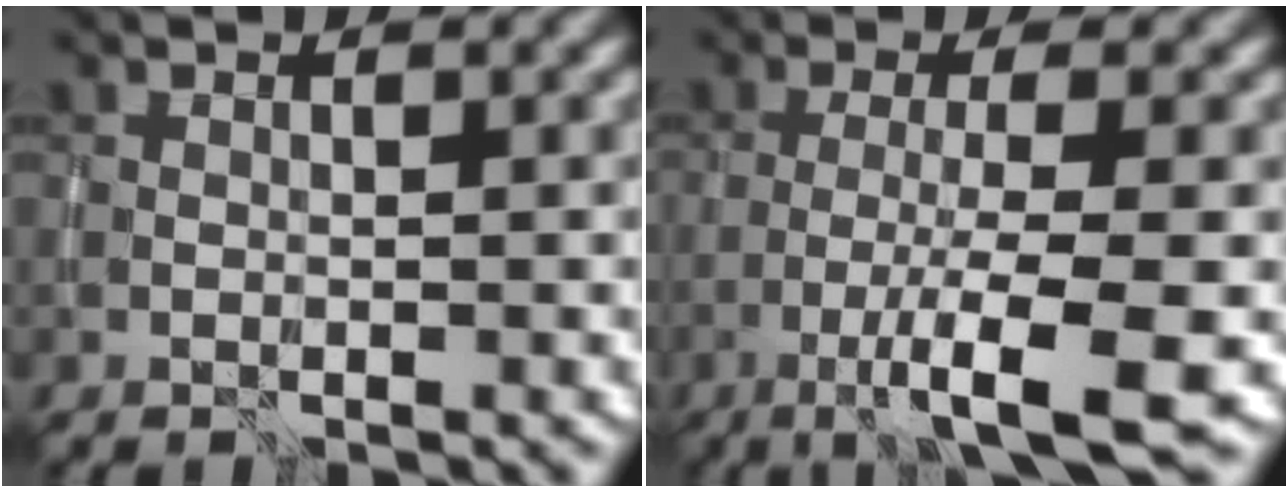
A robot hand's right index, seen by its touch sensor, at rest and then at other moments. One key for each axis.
{"total": 7.5, "fx": -3.3, "fy": 1.1, "fz": 6.6, "tx": -0.092, "ty": 0.002, "tz": -0.068}